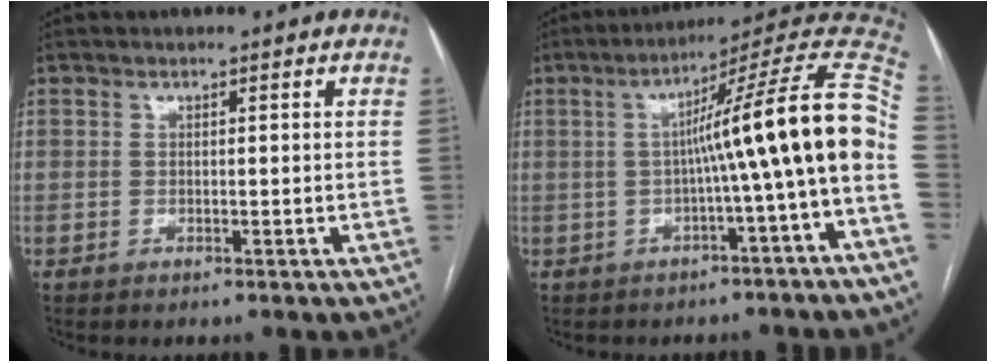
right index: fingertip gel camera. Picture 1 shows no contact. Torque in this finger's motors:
{"motor_torque": [1.69, -0.45, 1.01, 0.21]}